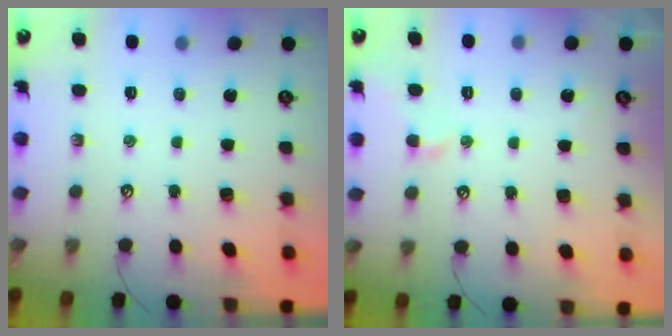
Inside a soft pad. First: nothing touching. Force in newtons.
{"total": 0.9, "press": 0.9, "slide": 0.1}